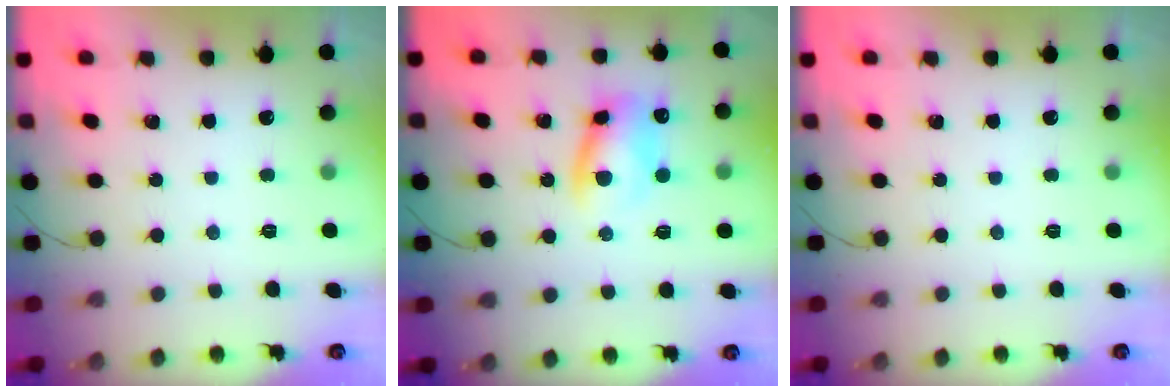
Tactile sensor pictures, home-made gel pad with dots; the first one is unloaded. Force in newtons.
{"total": 10.4, "press": 10.2, "slide": 2.0}
{"total": 0.0}